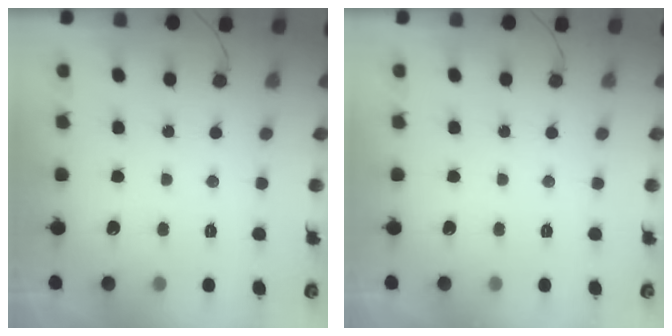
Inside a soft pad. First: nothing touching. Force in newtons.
{"total": 0.0}